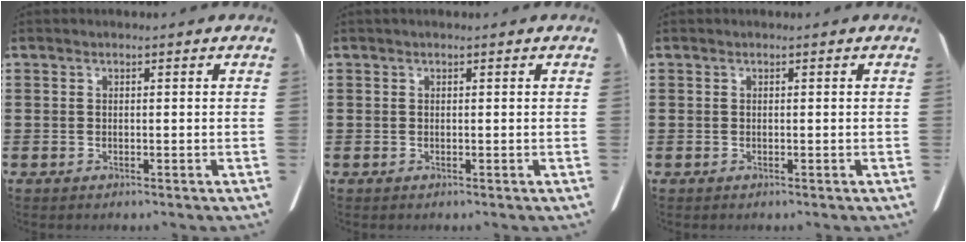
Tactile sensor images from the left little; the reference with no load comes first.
{"total": 0.0}
{"total": 0.0}